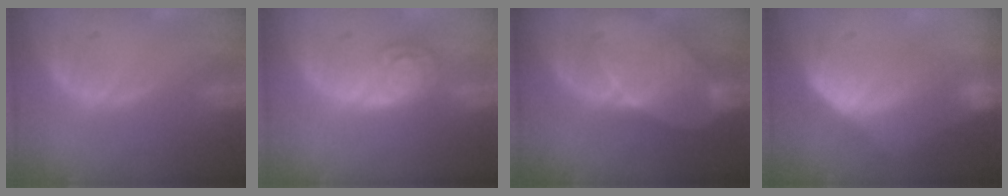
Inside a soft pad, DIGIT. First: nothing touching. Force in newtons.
{"total": 5.5, "press": 4.9, "slide": 2.6}
{"total": 7.2, "press": 6.6, "slide": 2.8}
{"total": 7.3, "press": 6.2, "slide": 3.7}